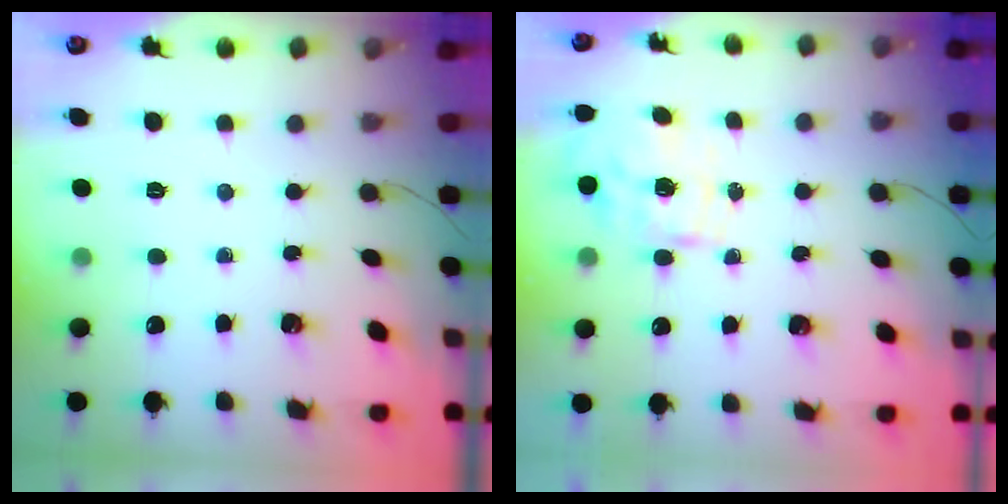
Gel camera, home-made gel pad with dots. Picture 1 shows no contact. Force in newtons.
{"total": 1.6, "press": 1.4, "slide": 0.8}